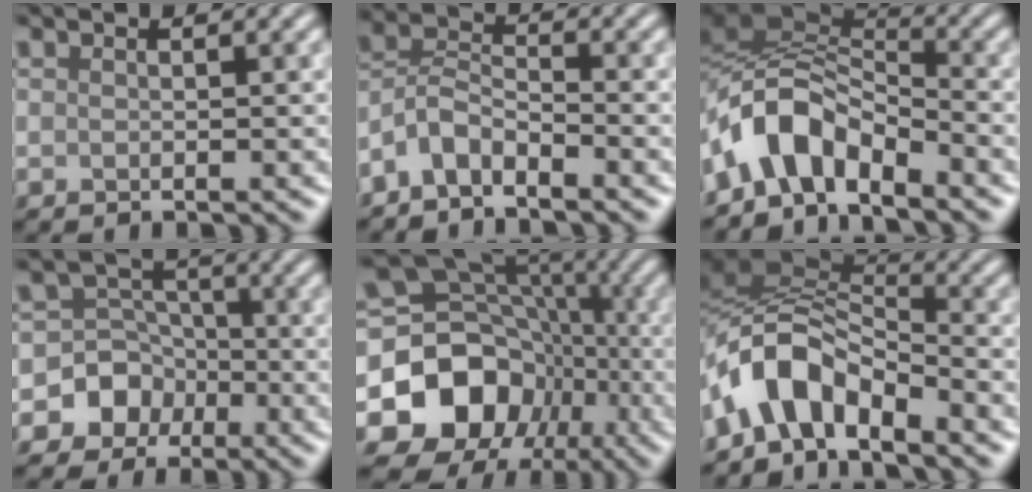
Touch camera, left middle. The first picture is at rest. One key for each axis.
{"total": 3.6, "fx": -2.8, "fy": 1.5, "fz": 1.7, "tx": -0.033, "ty": 0.008, "tz": -0.070}
{"total": 6.1, "fx": -3.8, "fy": 2.9, "fz": 3.7, "tx": -0.051, "ty": 0.011, "tz": -0.082}
{"total": 7.6, "fx": -3.0, "fy": 6.9, "fz": 1.0, "tx": 0.000, "ty": 0.017, "tz": -0.073}
{"total": 16.5, "fx": -4.5, "fy": 13.9, "fz": 7.6, "tx": -0.146, "ty": -0.006, "tz": -0.092}
{"total": 6.4, "fx": -4.0, "fy": 3.0, "fz": 4.0, "tx": -0.059, "ty": 0.012, "tz": -0.086}